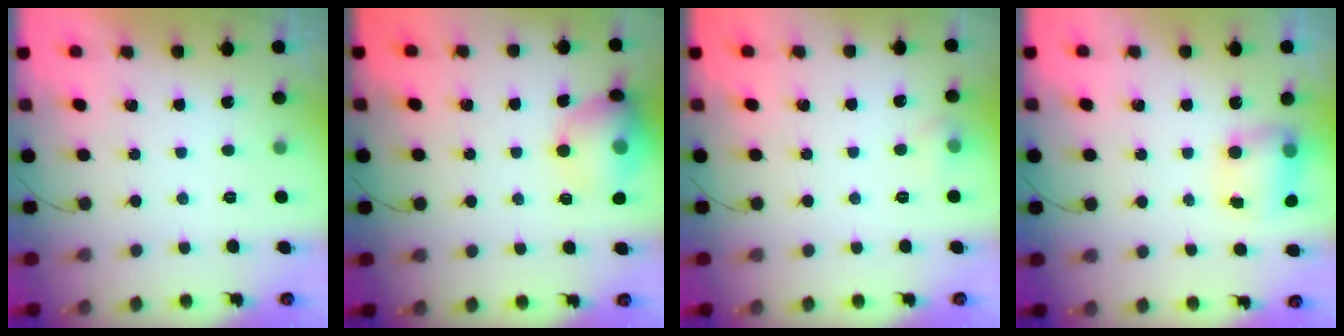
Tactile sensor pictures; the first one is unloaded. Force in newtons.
{"total": 13.5, "press": 13.3, "slide": 2.3}
{"total": 4.6, "press": 4.3, "slide": 1.7}
{"total": 8.4, "press": 8.4, "slide": 1.1}